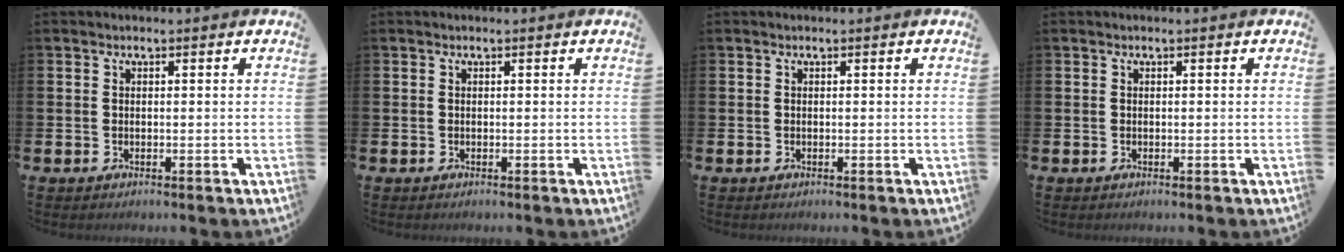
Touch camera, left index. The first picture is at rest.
{"total": 0.0}
{"total": 0.0}
{"total": 0.0}